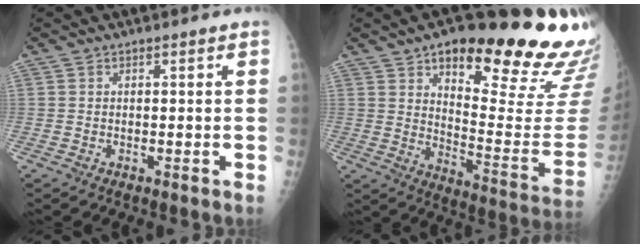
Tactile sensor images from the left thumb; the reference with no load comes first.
{"total": 26.2, "force": [16.8, 7.5, 18.7], "torque": [-0.205, -0.093, 0.235]}